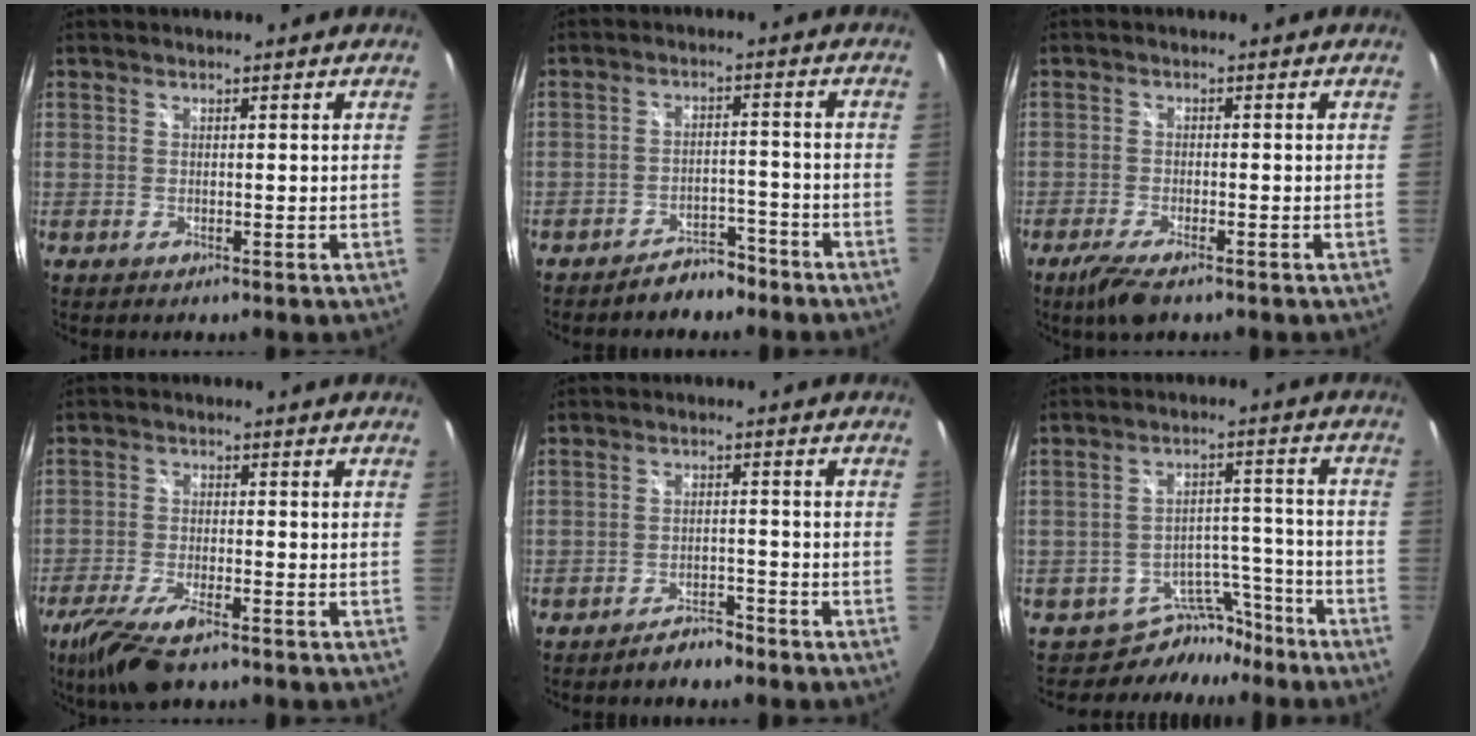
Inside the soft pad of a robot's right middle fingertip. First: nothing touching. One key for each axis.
{"total": 5.7, "fx": -4.9, "fy": 2.5, "fz": 1.6, "tx": -0.038, "ty": 0.016, "tz": -0.065}
{"total": 5.5, "fx": -3.9, "fy": 1.2, "fz": 3.7, "tx": -0.091, "ty": -0.020, "tz": -0.073}
{"total": 10.7, "fx": -7.4, "fy": 3.0, "fz": 7.1, "tx": -0.166, "ty": -0.035, "tz": -0.141}
{"total": 3.9, "fx": -3.5, "fy": 1.1, "fz": 1.3, "tx": -0.037, "ty": 0.003, "tz": -0.052}
{"total": 8.4, "fx": -7.3, "fy": 4.2, "fz": -0.1, "tx": 0.003, "ty": 0.038, "tz": -0.106}